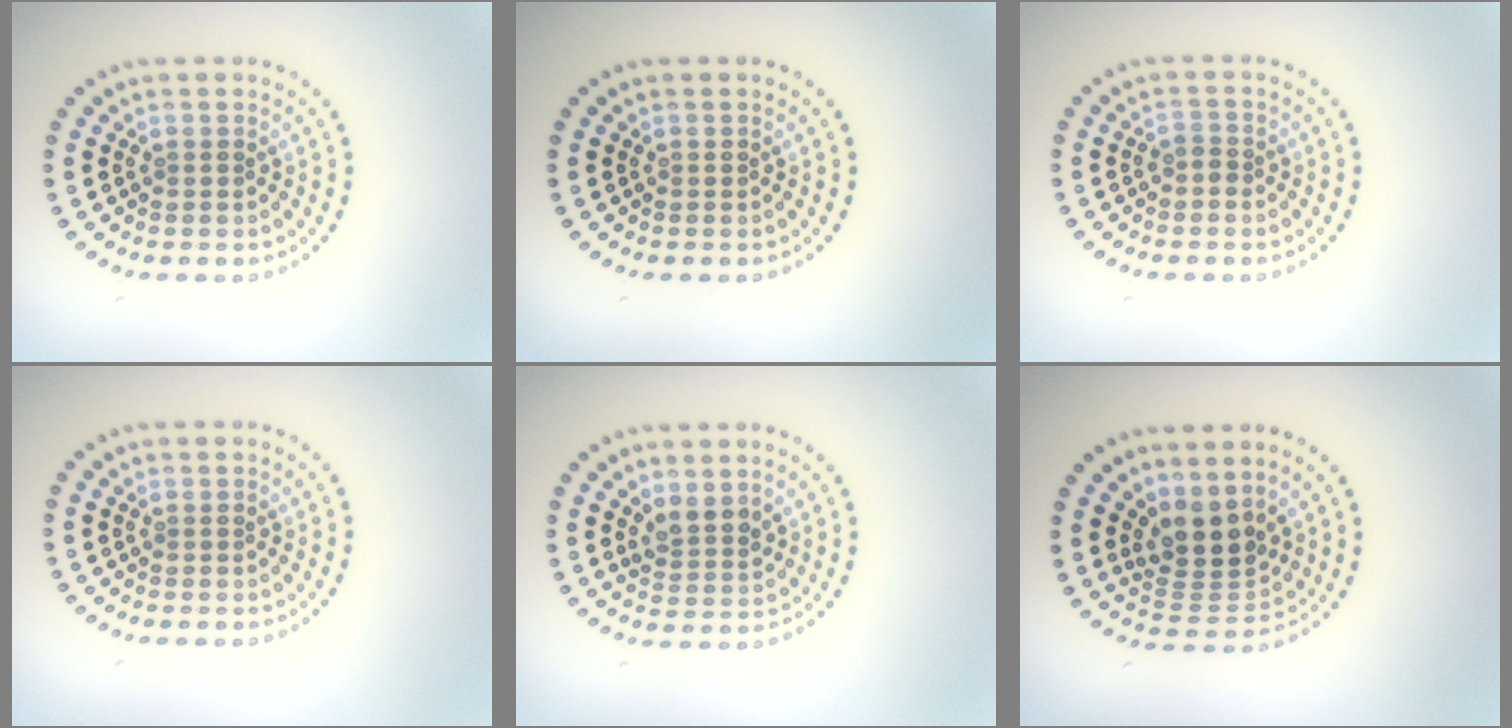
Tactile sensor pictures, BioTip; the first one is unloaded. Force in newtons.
{"total": 0.0}
{"total": 1.1, "press": 0.9, "slide": 0.6}
{"total": 0.0}
{"total": 2.3, "press": 1.9, "slide": 1.3}
{"total": 3.7, "press": 3.0, "slide": 2.2}